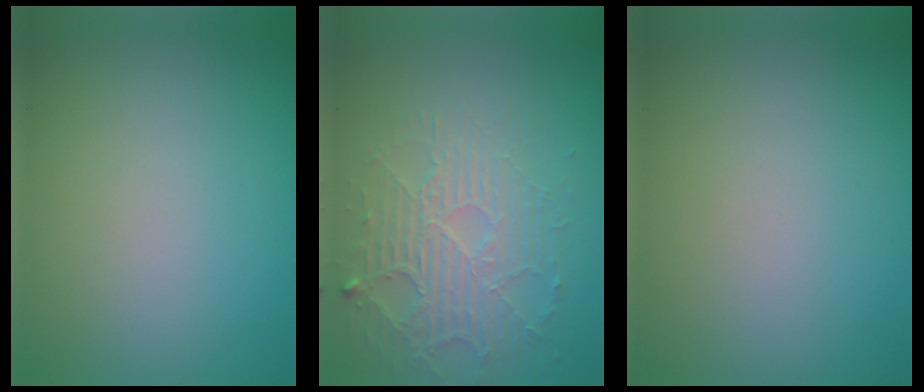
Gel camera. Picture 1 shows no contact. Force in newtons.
{"total": 3.9, "press": 3.4, "slide": 1.9}
{"total": 0.0}